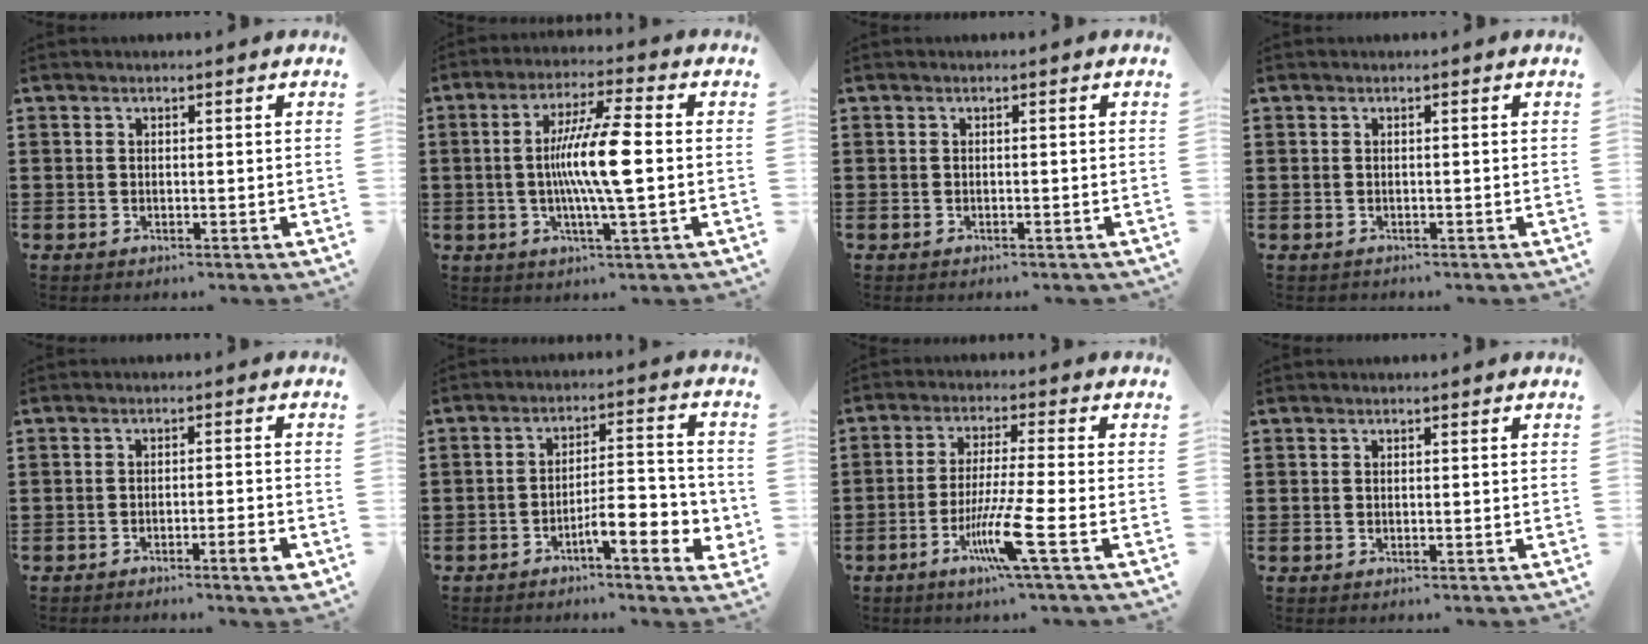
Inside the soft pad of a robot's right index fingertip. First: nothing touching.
{"total": 10.0, "force": [-0.5, 0.7, 10.0], "torque": [-0.188, -0.007, -0.017]}
{"total": 0.0}
{"total": 0.5, "force": [-0.2, 0.4, -0.1], "torque": [0.001, 0.005, -0.007]}
{"total": 3.4, "force": [-2.3, 0.1, 2.5], "torque": [-0.041, -0.005, -0.038]}
{"total": 7.1, "force": [-3.5, 1.7, 5.9], "torque": [-0.079, -0.011, -0.064]}
{"total": 8.7, "force": [-3.9, -0.2, 7.7], "torque": [-0.153, -0.018, -0.074]}
{"total": 0.0}